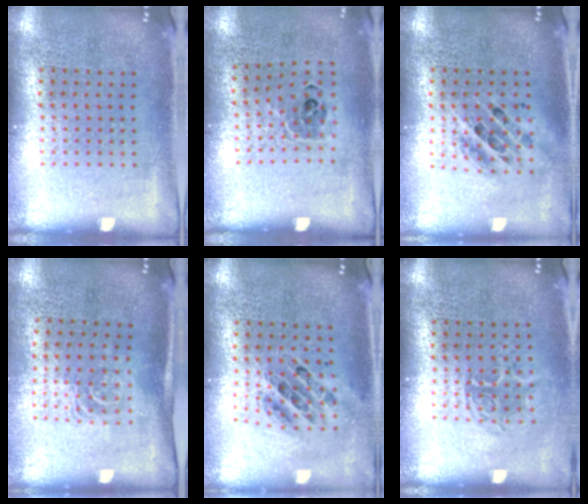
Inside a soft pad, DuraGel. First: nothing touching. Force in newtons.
{"total": 0.9, "press": 0.8, "slide": 0.4}
{"total": 1.3, "press": 1.2, "slide": 0.7}
{"total": 1.6, "press": 1.3, "slide": 1.0}
{"total": 0.7, "press": 0.7, "slide": 0.0}
{"total": 1.5, "press": 1.2, "slide": 0.8}